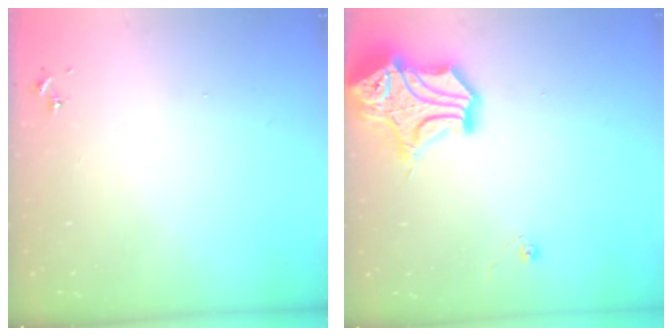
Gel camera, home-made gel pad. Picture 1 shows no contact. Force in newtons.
{"total": 17.1, "press": 16.9, "slide": 2.2}